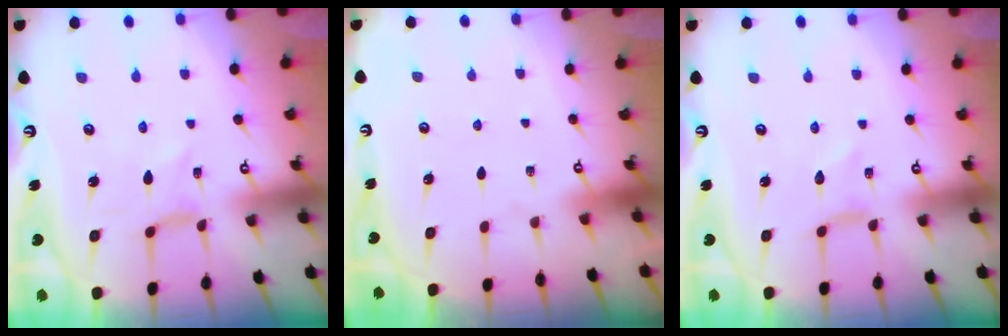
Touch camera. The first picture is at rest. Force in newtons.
{"total": 0.0}
{"total": 0.0}